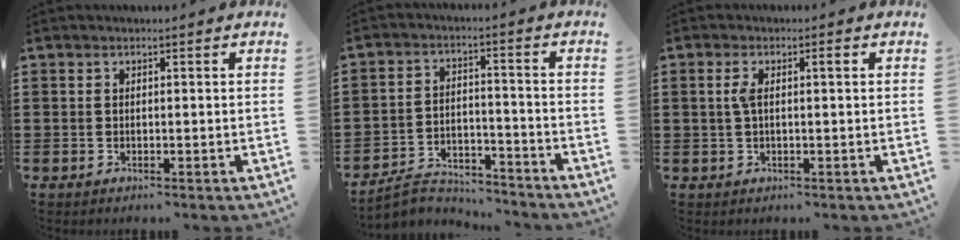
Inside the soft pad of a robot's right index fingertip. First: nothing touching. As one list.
[{"total": 5.5, "force": [-5.3, 1.4, 0.9], "torque": [-0.030, 0.011, -0.106]}, {"total": 2.7, "force": [0.3, 0.5, 2.6], "torque": [-0.057, -0.002, 0.000]}]